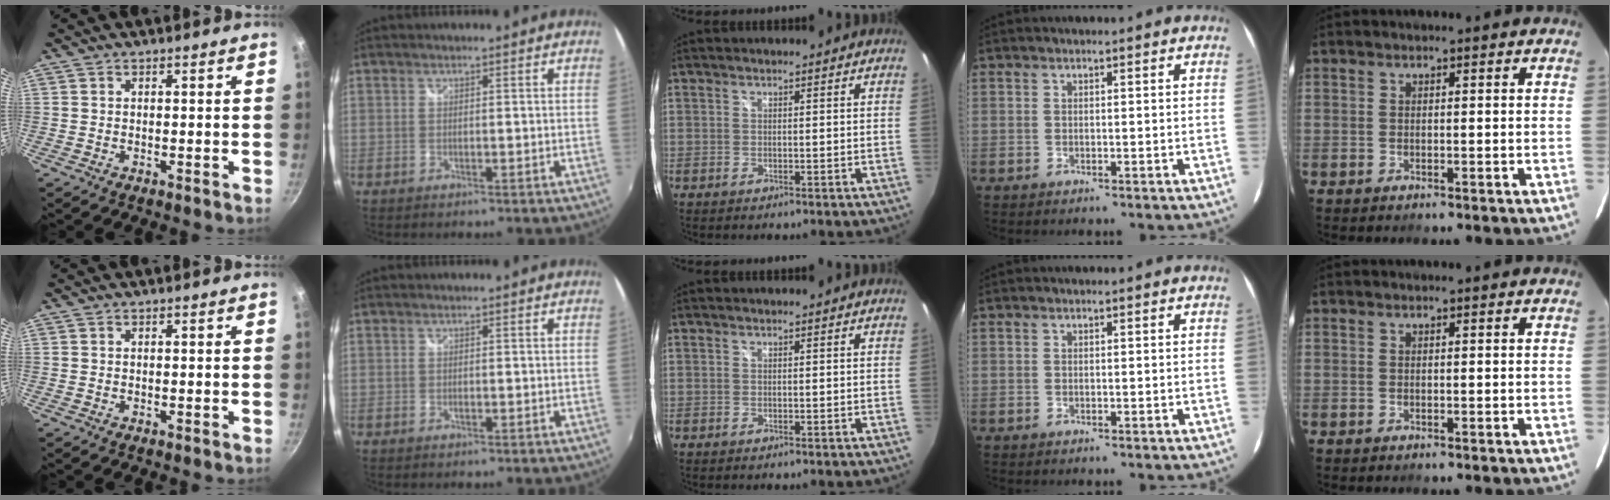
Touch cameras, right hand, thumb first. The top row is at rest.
{}